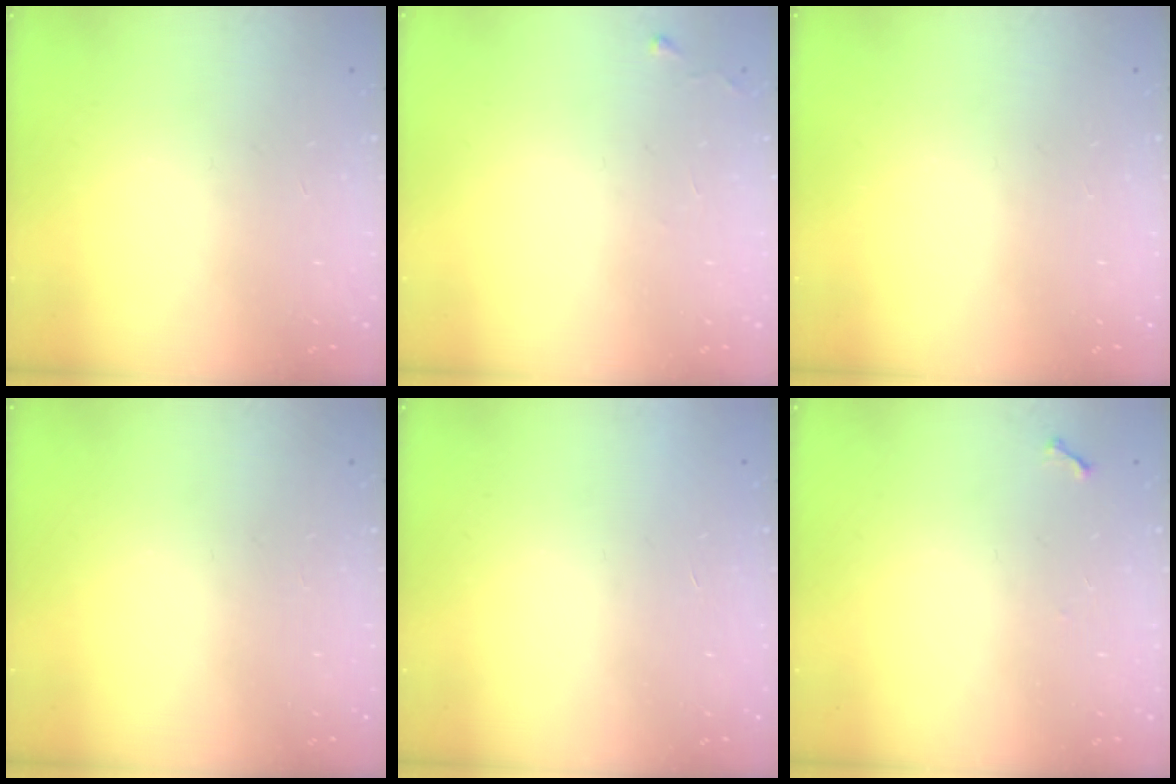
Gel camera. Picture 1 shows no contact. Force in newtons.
{"total": 3.3, "press": 3.3, "slide": 0.5}
{"total": 0.0}
{"total": 0.0}
{"total": 1.7, "press": 1.7, "slide": 0.1}
{"total": 3.8, "press": 3.8, "slide": 0.5}